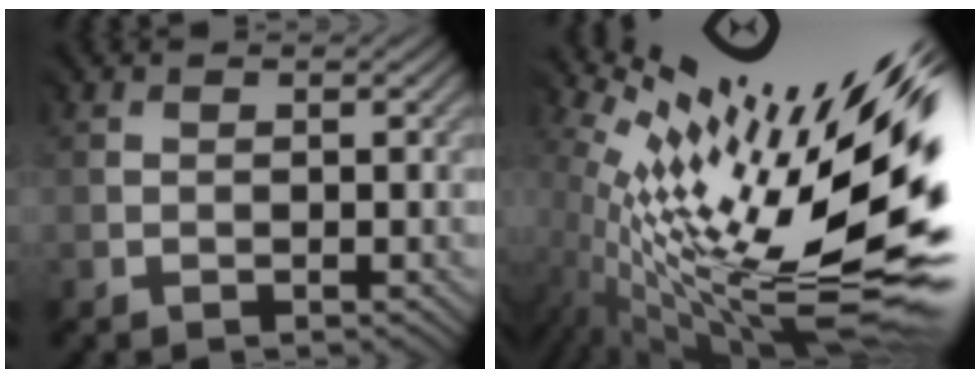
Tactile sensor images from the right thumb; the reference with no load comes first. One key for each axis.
{"total": 18.6, "fx": 2.0, "fy": 5.3, "fz": 17.7, "tx": -0.296, "ty": -0.028, "tz": 0.041}